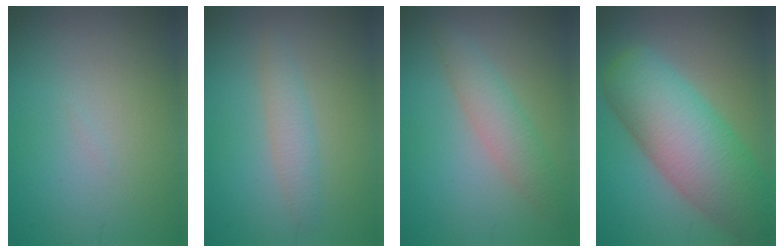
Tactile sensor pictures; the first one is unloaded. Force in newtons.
{"total": 2.0, "press": 2.0, "slide": 0.0}
{"total": 2.9, "press": 2.9, "slide": 0.1}
{"total": 10.2, "press": 10.2, "slide": 0.3}